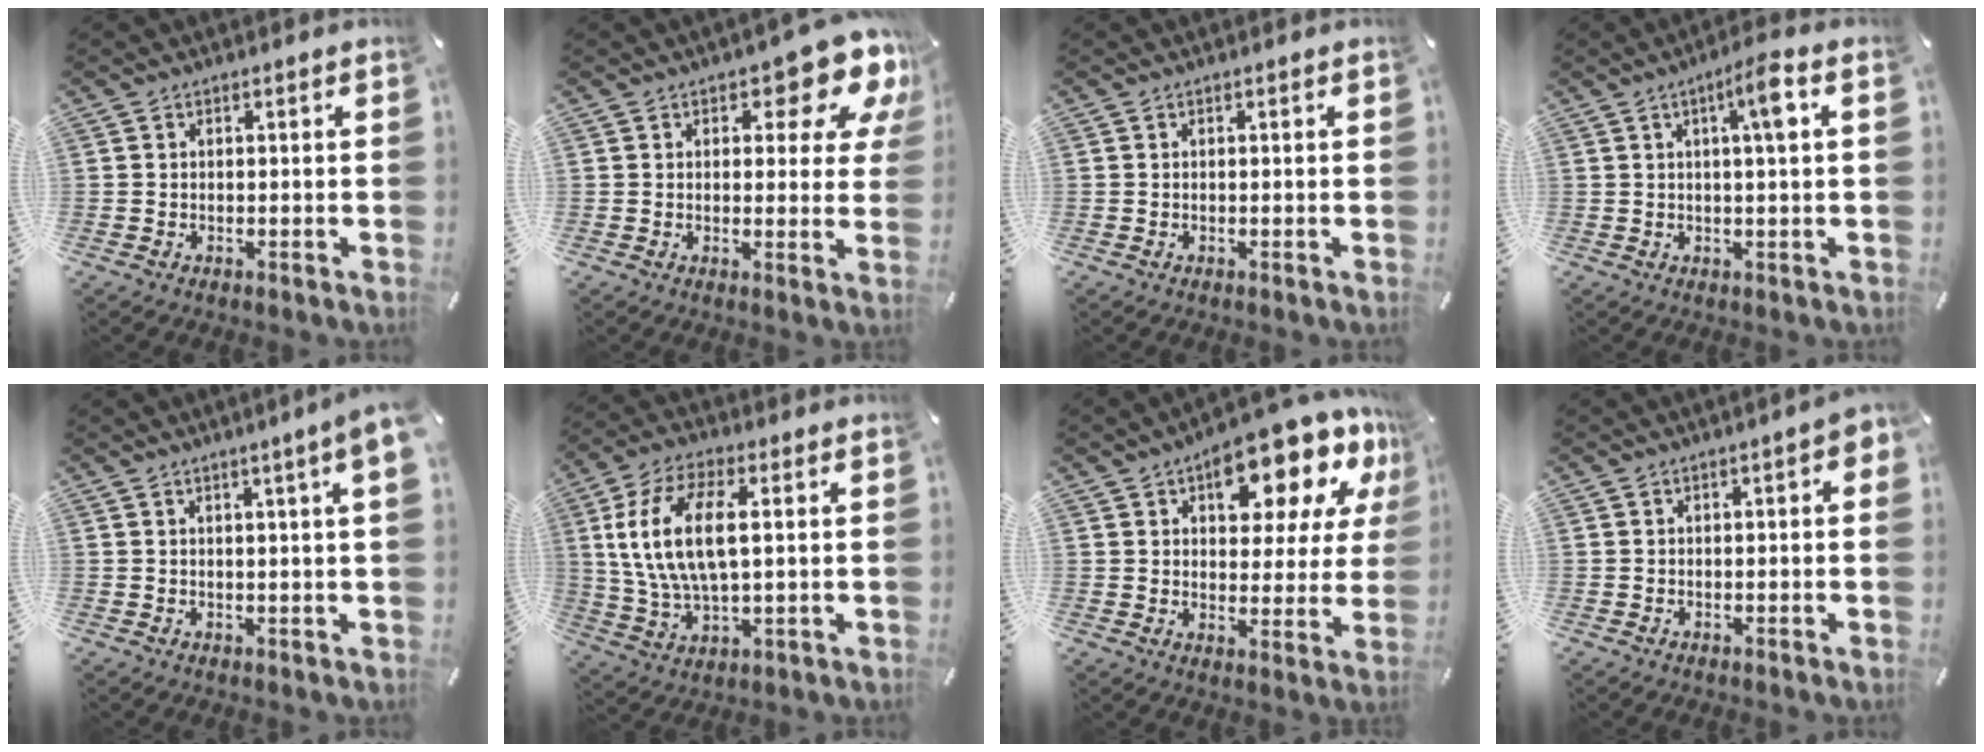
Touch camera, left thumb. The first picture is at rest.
{"total": 10.9, "force": [6.3, 4.8, 7.5], "torque": [-0.083, -0.040, 0.102]}
{"total": 0.0}
{"total": 6.5, "force": [2.0, 0.5, 6.2], "torque": [-0.107, -0.003, 0.025]}
{"total": 5.1, "force": [2.1, -0.1, 4.6], "torque": [-0.080, -0.004, 0.034]}
{"total": 14.3, "force": [3.1, 6.7, 12.3], "torque": [-0.270, 0.001, 0.053]}
{"total": 18.9, "force": [11.7, 8.5, 12.0], "torque": [-0.157, -0.078, 0.193]}
{"total": 2.8, "force": [0.4, 0.7, 2.7], "torque": [-0.040, 0.002, 0.004]}